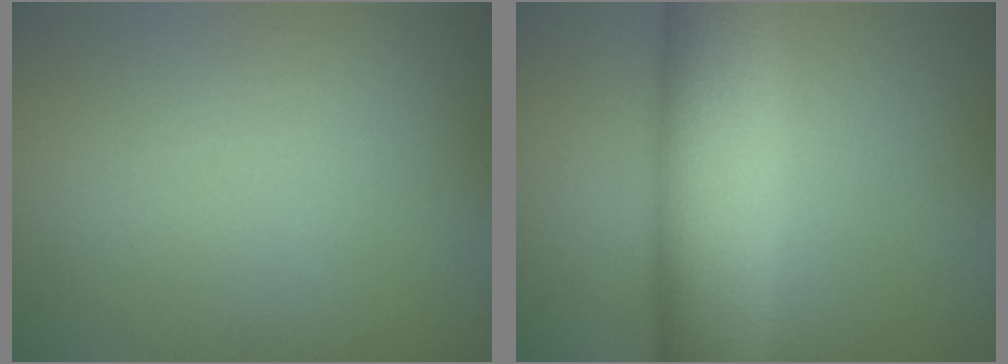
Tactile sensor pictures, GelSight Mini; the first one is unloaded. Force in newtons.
{"total": 9.4, "press": 9.4, "slide": 0.3}